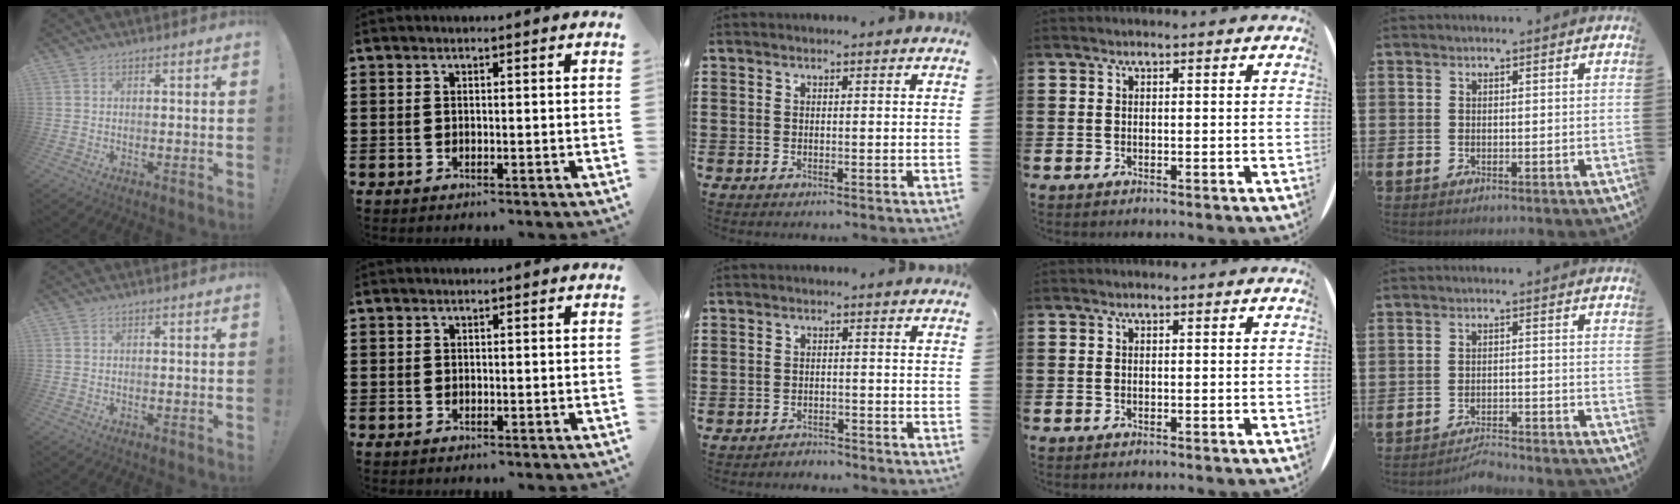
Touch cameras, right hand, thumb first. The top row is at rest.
{"middle": {"total": 1.9, "force": [-1.8, 0.3, -0.3], "torque": [-0.001, 0.001, -0.042]}, "little": {"total": 2.9, "force": [-2.9, 0.0, 0.2], "torque": [-0.008, 0.005, -0.061]}}